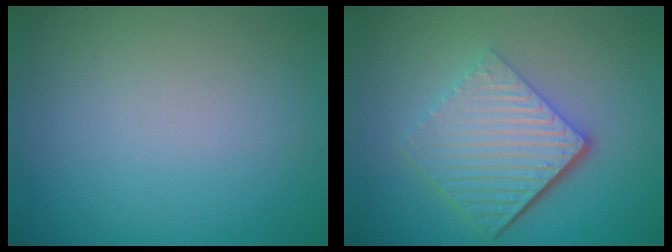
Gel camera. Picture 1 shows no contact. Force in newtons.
{"total": 6.7, "press": 4.4, "slide": 5.1}